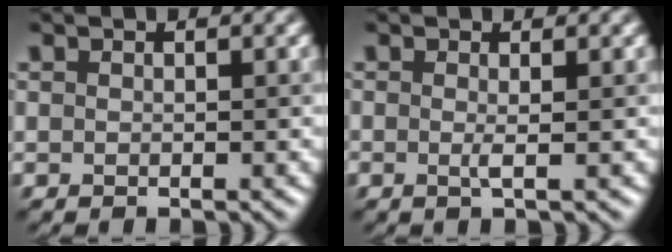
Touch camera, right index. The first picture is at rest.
{"total": 1.0, "force": [-0.1, 0.1, 1.0], "torque": [-0.022, -0.004, -0.002]}